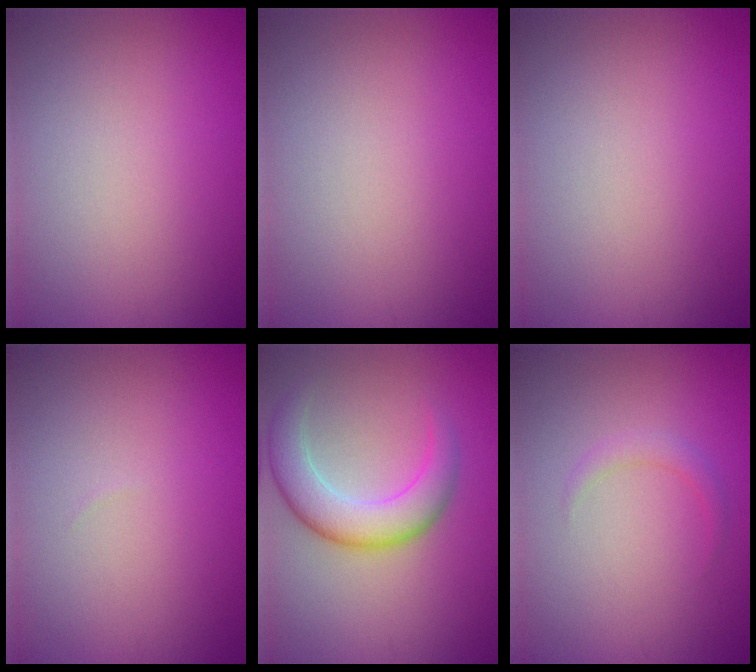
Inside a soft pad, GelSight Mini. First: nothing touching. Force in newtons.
{"total": 0.0}
{"total": 0.0}
{"total": 0.0}
{"total": 5.1, "press": 5.1, "slide": 0.2}
{"total": 0.8, "press": 0.8, "slide": 0.0}